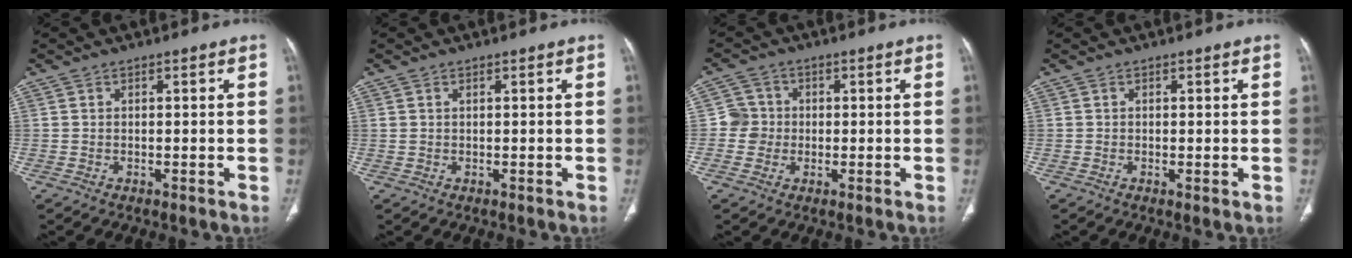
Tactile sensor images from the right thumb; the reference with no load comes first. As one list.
[{"total": 0.5, "force": [0.3, 0.3, 0.3], "torque": [-0.008, 0.006, 0.009]}, {"total": 4.1, "force": [-0.3, 4.0, 0.3], "torque": [0.022, 0.011, -0.013]}, {"total": 0.5, "force": [0.0, 0.1, 0.5], "torque": [-0.013, -0.006, -0.002]}]